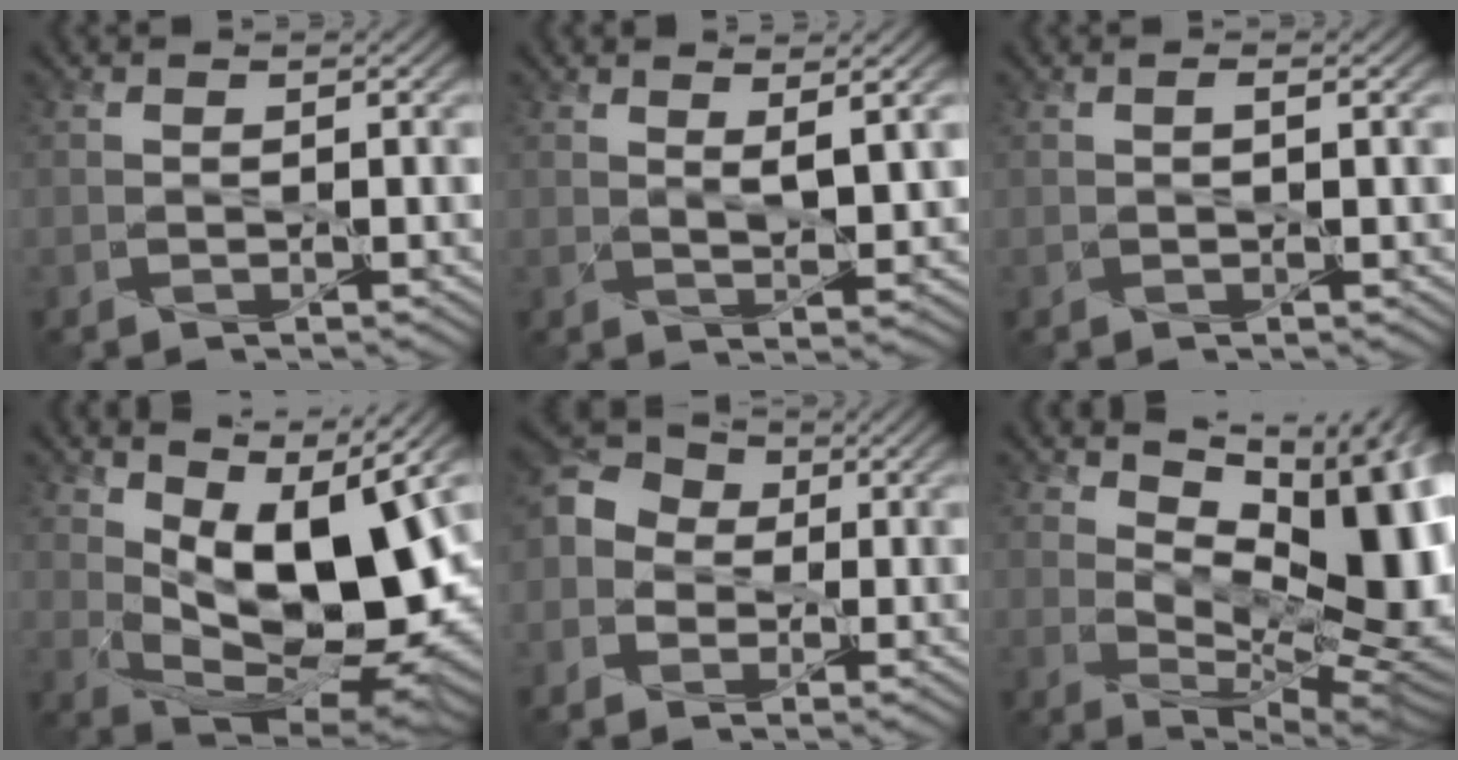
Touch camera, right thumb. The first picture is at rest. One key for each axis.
{"total": 3.1, "fx": 2.0, "fy": 0.5, "fz": 2.3, "tx": -0.050, "ty": -0.007, "tz": 0.041}
{"total": 0.7, "fx": 0.2, "fy": 0.1, "fz": 0.6, "tx": -0.009, "ty": 0.000, "tz": 0.006}
{"total": 14.0, "fx": 3.1, "fy": 6.3, "fz": 12.1, "tx": -0.193, "ty": -0.004, "tz": 0.062}
{"total": 6.9, "fx": -1.0, "fy": 5.9, "fz": 3.4, "tx": -0.103, "ty": 0.005, "tz": -0.036}
{"total": 13.9, "fx": 4.6, "fy": 6.5, "fz": 11.4, "tx": -0.163, "ty": -0.002, "tz": 0.083}